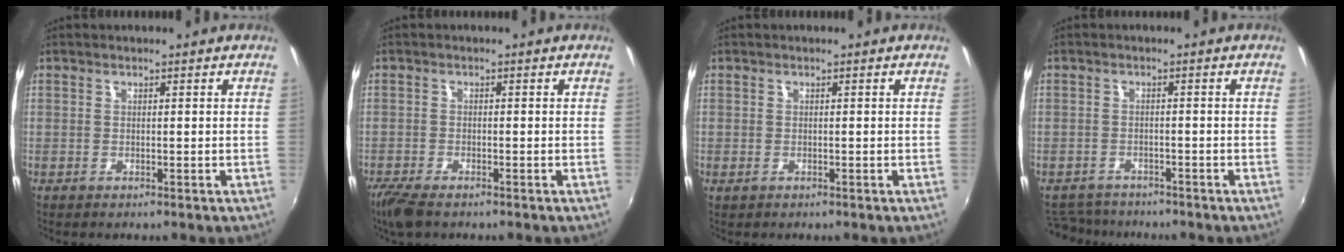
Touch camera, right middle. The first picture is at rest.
{"total": 5.1, "force": [-3.9, 1.5, 2.9], "torque": [-0.074, -0.022, -0.076]}
{"total": 0.9, "force": [-0.3, 0.7, 0.5], "torque": [-0.010, -0.003, -0.004]}
{"total": 6.7, "force": [-6.1, 2.5, 1.2], "torque": [-0.043, -0.002, -0.097]}